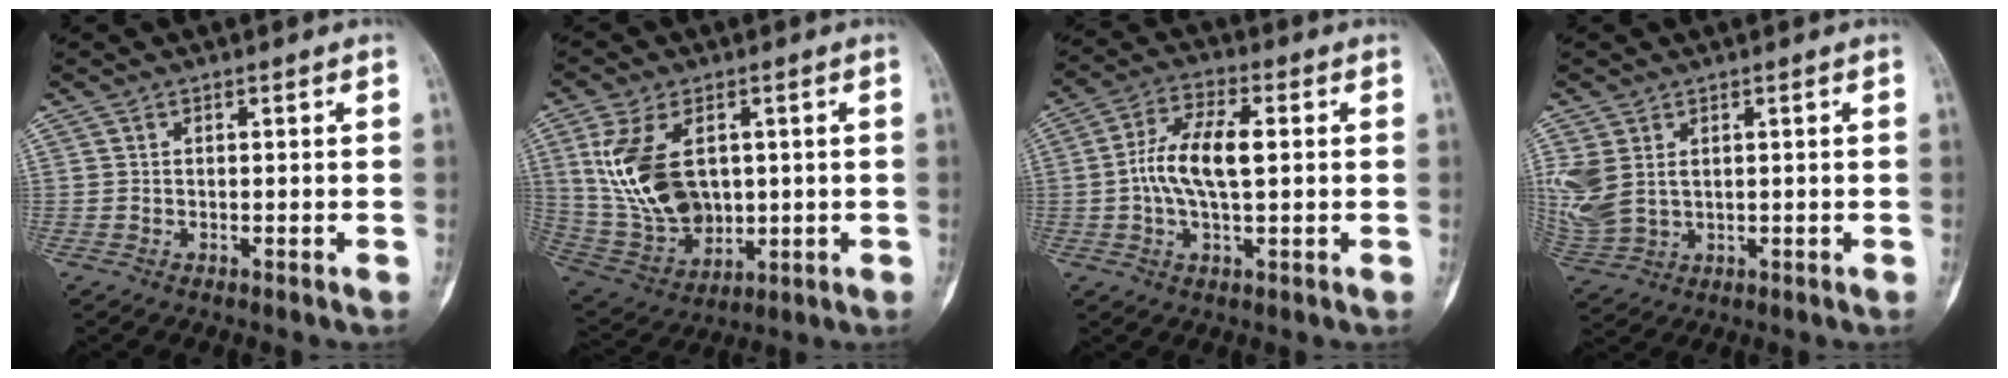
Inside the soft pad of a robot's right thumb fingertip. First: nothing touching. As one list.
[{"total": 16.2, "force": [3.1, 10.5, 12.0], "torque": [-0.220, -0.012, 0.078]}, {"total": 10.5, "force": [0.5, 4.5, 9.5], "torque": [-0.188, 0.016, 0.005]}, {"total": 8.7, "force": [1.9, 6.2, 5.8], "torque": [-0.148, -0.004, 0.055]}]